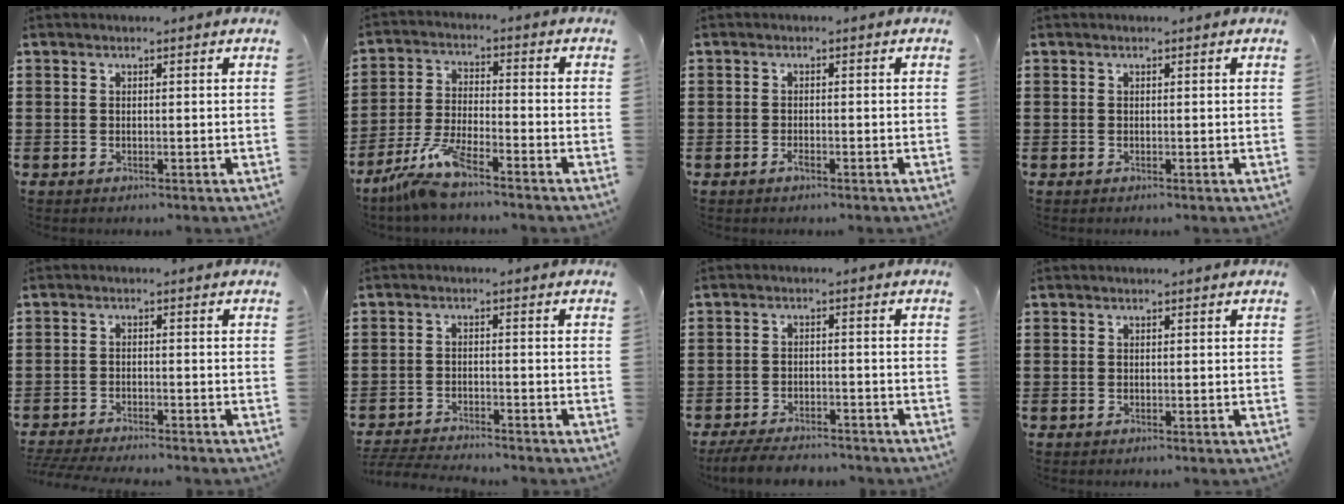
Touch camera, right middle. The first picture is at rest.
{"total": 7.1, "force": [-5.8, 0.7, 4.0], "torque": [-0.097, -0.012, -0.115]}
{"total": 1.2, "force": [-0.7, 0.4, 0.8], "torque": [-0.019, -0.004, -0.013]}
{"total": 0.0}
{"total": 2.9, "force": [-2.8, 0.0, 0.5], "torque": [-0.017, -0.004, -0.061]}
{"total": 3.4, "force": [-3.3, 0.1, 0.4], "torque": [-0.017, -0.003, -0.073]}
{"total": 4.1, "force": [-3.9, 0.6, 1.0], "torque": [-0.024, 0.000, -0.080]}
{"total": 0.0}